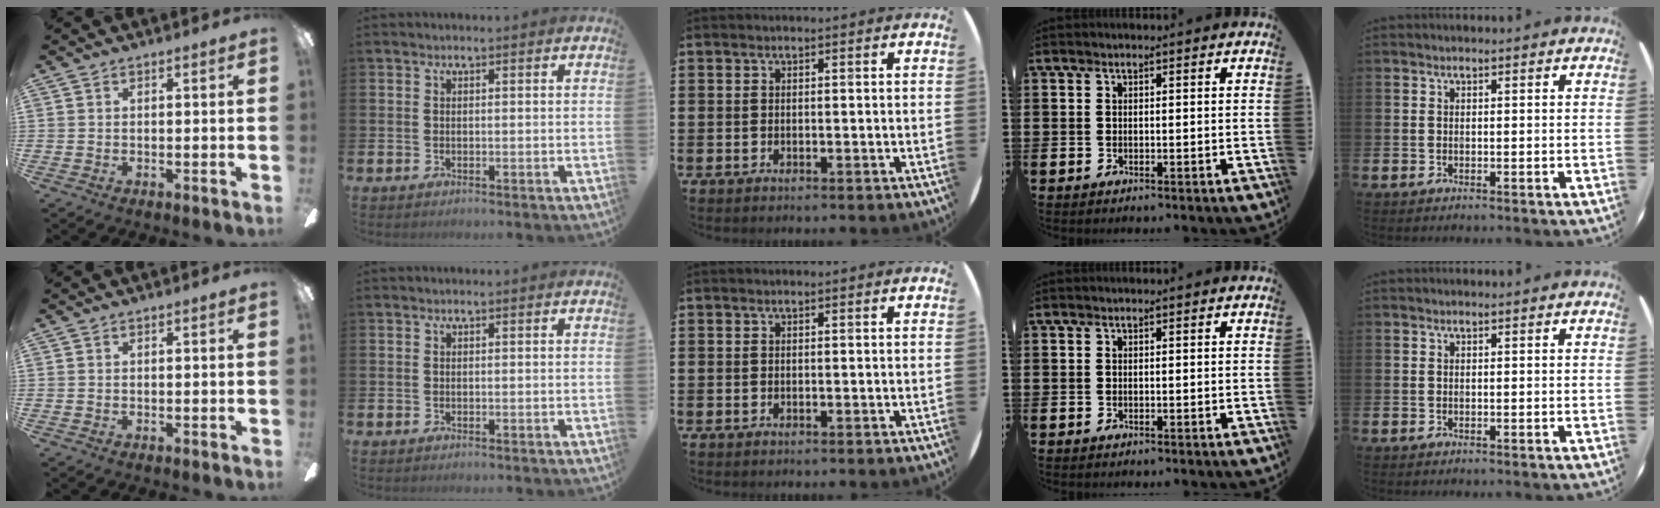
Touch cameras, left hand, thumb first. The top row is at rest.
{}